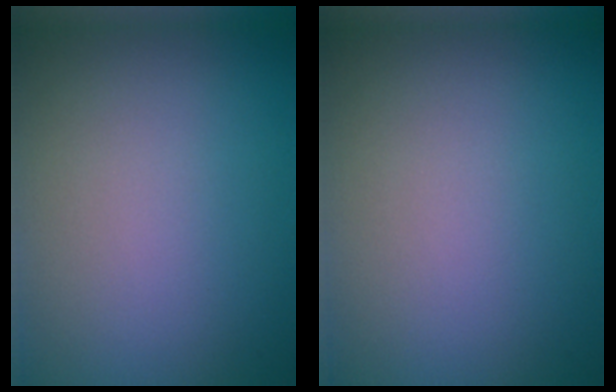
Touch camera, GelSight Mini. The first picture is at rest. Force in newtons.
{"total": 0.0}